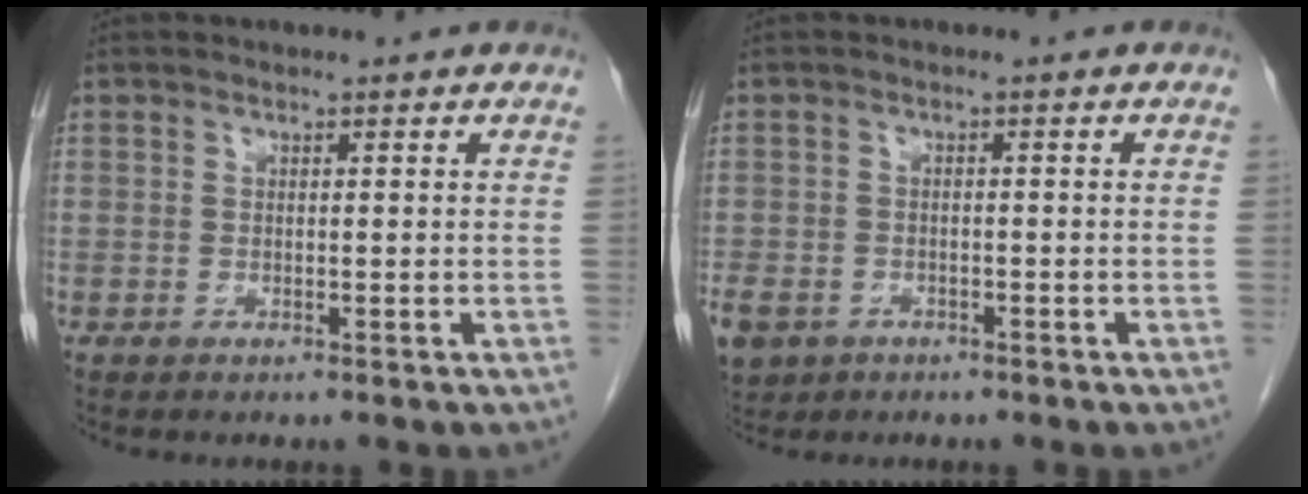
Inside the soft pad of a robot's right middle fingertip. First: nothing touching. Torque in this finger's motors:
{"motor_torque": [1.32, -0.82, 1.05, 0.21]}